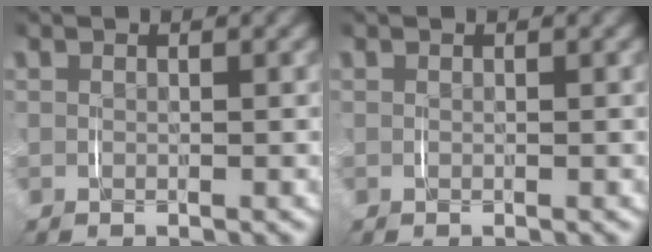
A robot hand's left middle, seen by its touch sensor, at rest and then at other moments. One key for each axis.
{"total": 0.0}